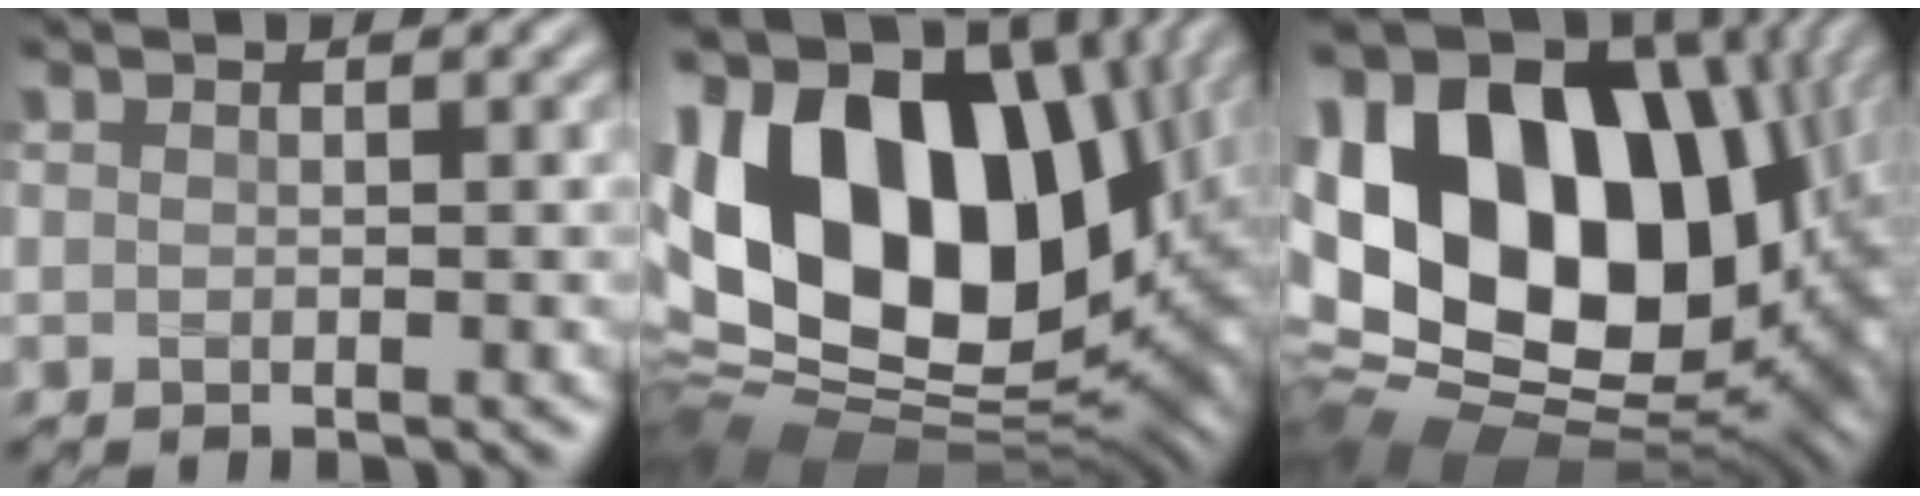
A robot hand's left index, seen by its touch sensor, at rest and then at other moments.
{"total": 18.4, "force": [4.0, 11.9, 13.4], "torque": [-0.257, 0.023, 0.078]}
{"total": 19.4, "force": [3.6, 12.7, 14.2], "torque": [-0.245, 0.020, 0.077]}